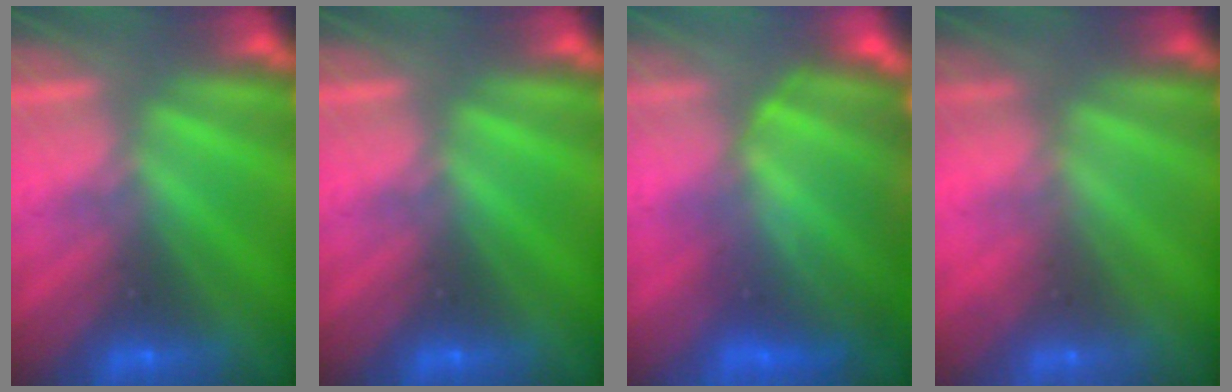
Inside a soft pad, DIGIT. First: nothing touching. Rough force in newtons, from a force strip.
{"total": 0.0}
{"total": 6.9}
{"total": 2.4}